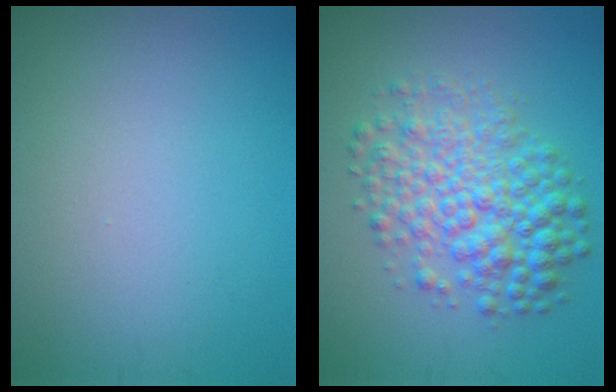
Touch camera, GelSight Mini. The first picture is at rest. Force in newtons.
{"total": 6.1, "press": 6.1, "slide": 0.0}